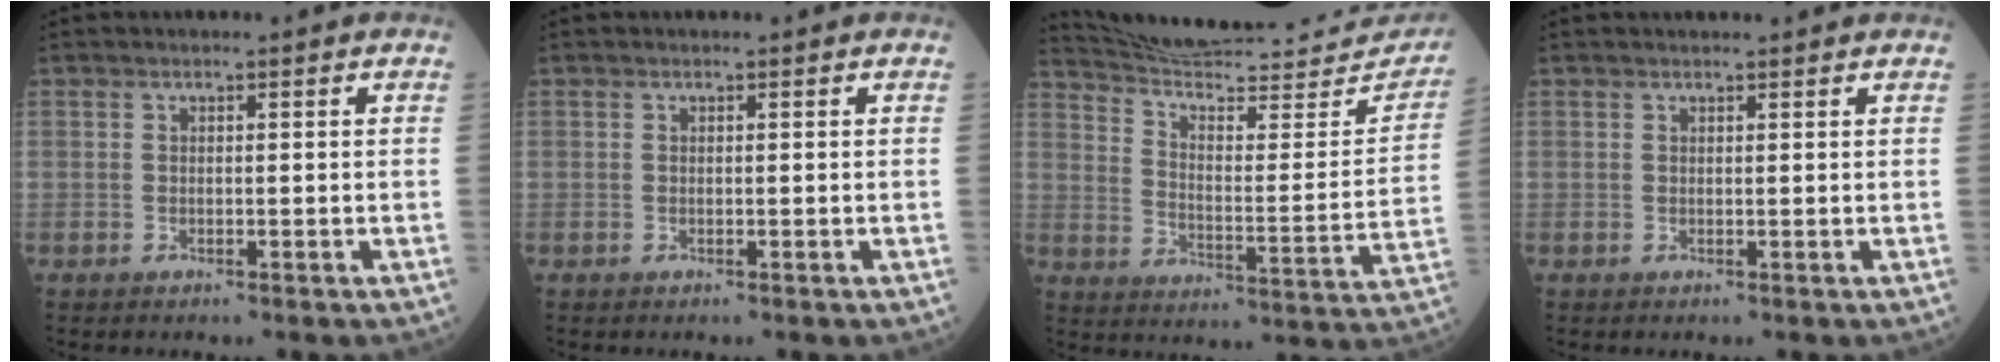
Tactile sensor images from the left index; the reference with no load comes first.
{"total": 0.0}
{"total": 26.4, "force": [25.1, 2.8, 7.7], "torque": [-0.113, -0.074, 0.334]}
{"total": 2.8, "force": [2.7, 0.1, 0.8], "torque": [-0.009, 0.016, 0.033]}